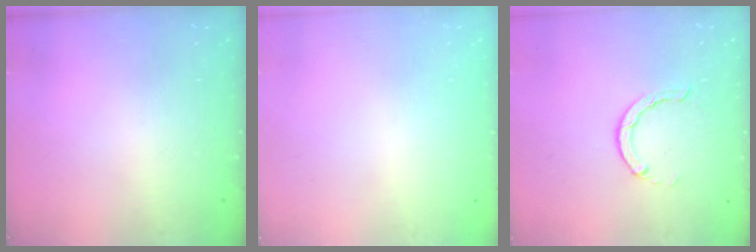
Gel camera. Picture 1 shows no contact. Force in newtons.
{"total": 2.6, "press": 2.6, "slide": 0.2}
{"total": 3.3, "press": 3.2, "slide": 0.4}